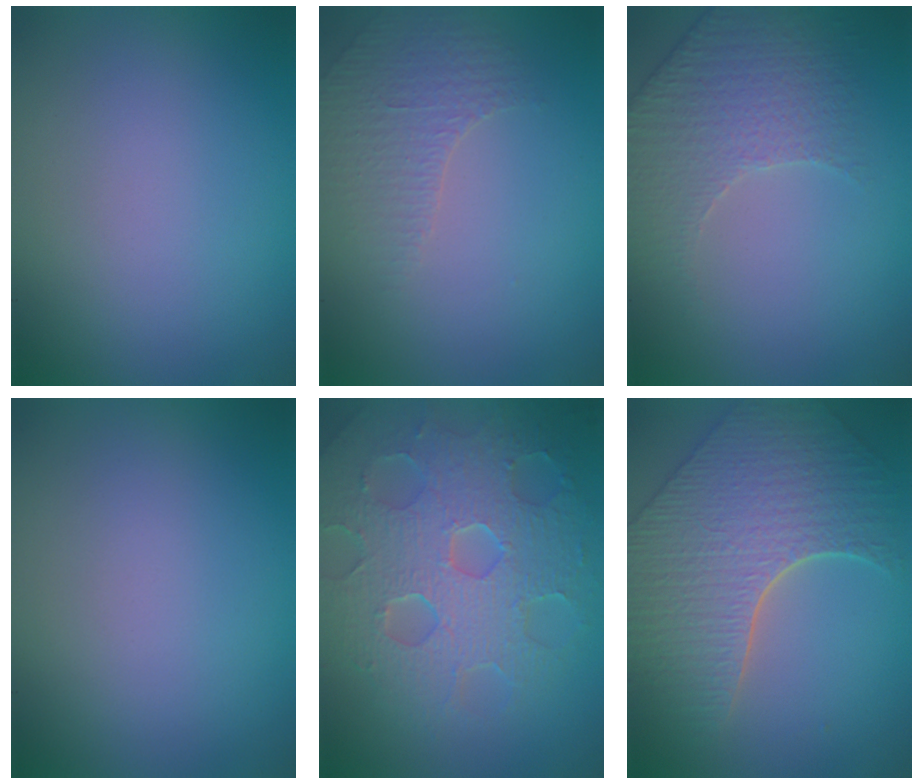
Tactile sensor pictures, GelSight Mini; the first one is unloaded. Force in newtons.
{"total": 1.5, "press": 1.2, "slide": 0.8}
{"total": 2.6, "press": 2.4, "slide": 1.0}
{"total": 0.0}
{"total": 8.7, "press": 6.1, "slide": 6.1}
{"total": 8.5, "press": 6.1, "slide": 5.8}